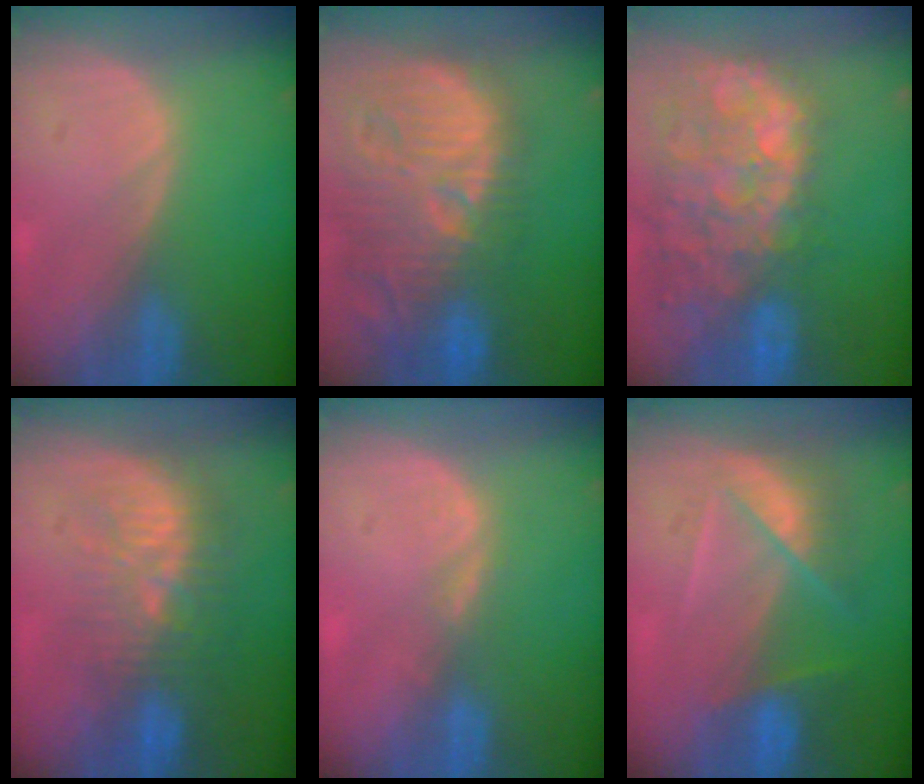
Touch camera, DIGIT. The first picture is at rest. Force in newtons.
{"total": 14.6, "press": 13.0, "slide": 6.6}
{"total": 14.5, "press": 11.7, "slide": 8.6}
{"total": 9.4, "press": 9.0, "slide": 2.7}
{"total": 1.9, "press": 1.5, "slide": 1.1}
{"total": 7.4, "press": 6.5, "slide": 3.5}